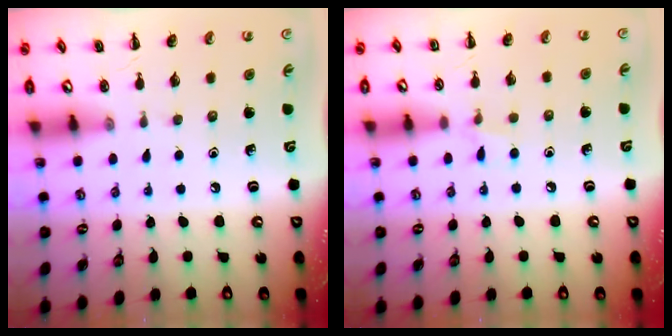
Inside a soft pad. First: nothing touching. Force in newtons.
{"total": 4.0, "press": 3.8, "slide": 1.2}